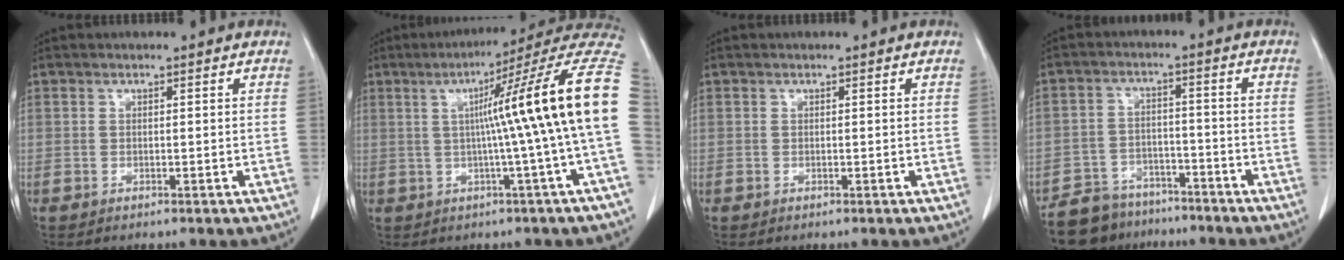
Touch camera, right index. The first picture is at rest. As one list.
[{"total": 17.2, "force": [1.6, -2.1, 17.0], "torque": [-0.206, 0.027, 0.009]}, {"total": 0.0}, {"total": 9.4, "force": [-8.1, 4.7, 1.2], "torque": [-0.017, 0.014, -0.130]}]